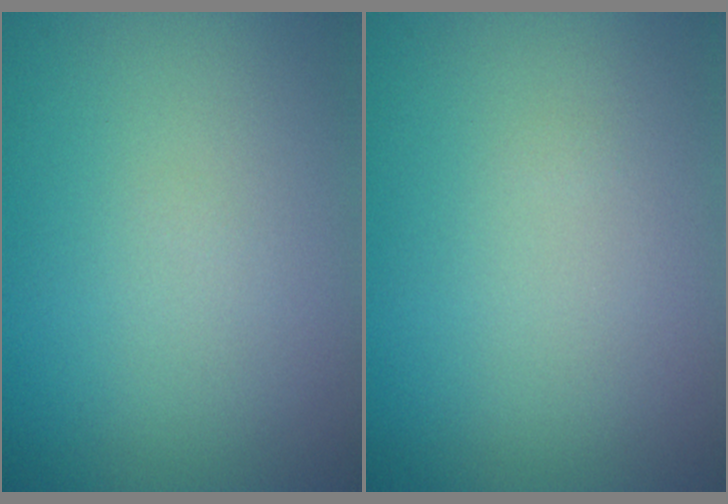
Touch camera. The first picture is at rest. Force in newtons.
{"total": 0.0}